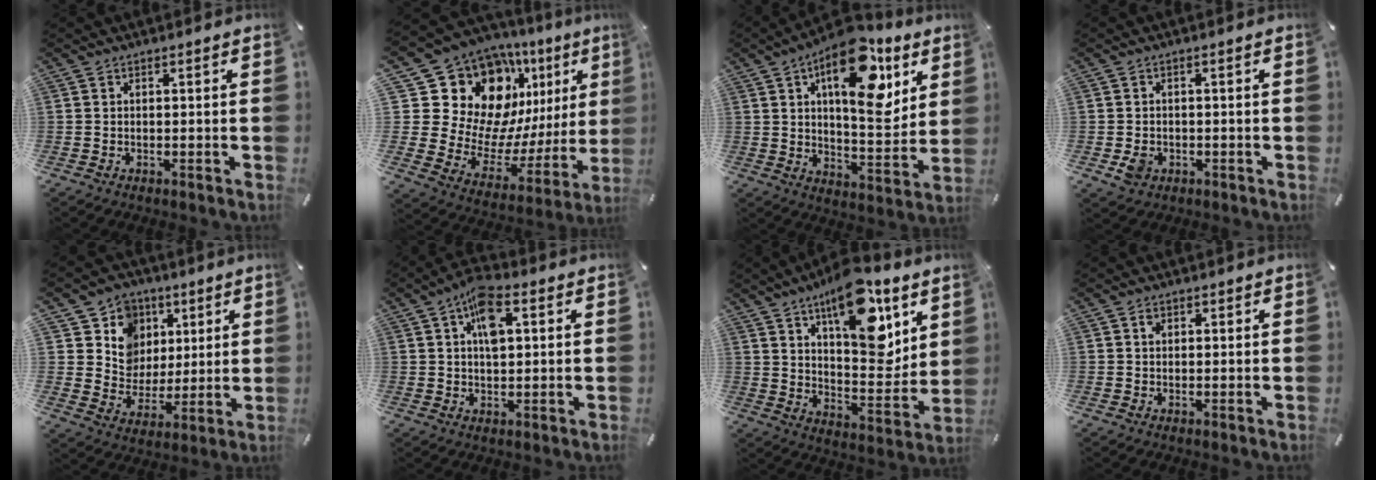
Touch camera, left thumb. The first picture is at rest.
{"total": 19.7, "force": [12.3, 13.0, 8.3], "torque": [-0.114, -0.122, 0.244]}
{"total": 20.1, "force": [9.9, 9.6, 14.6], "torque": [-0.198, -0.052, 0.160]}
{"total": 3.4, "force": [-1.0, 2.7, 1.8], "torque": [-0.043, -0.001, -0.019]}
{"total": 11.8, "force": [3.9, 11.0, 1.9], "torque": [-0.035, -0.032, 0.079]}
{"total": 8.0, "force": [2.7, 4.2, 6.2], "torque": [-0.103, 0.003, 0.044]}
{"total": 18.4, "force": [11.0, 8.5, 12.1], "torque": [-0.168, -0.067, 0.185]}
{"total": 1.1, "force": [0.3, 0.9, 0.5], "torque": [-0.002, 0.002, 0.004]}